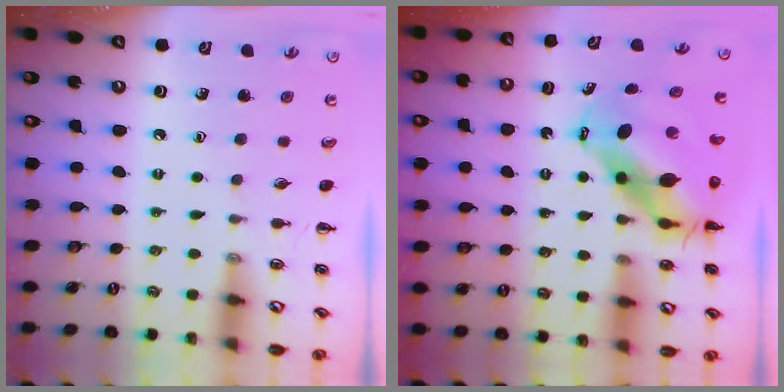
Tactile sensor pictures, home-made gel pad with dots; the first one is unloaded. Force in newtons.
{"total": 10.8, "press": 10.4, "slide": 3.0}